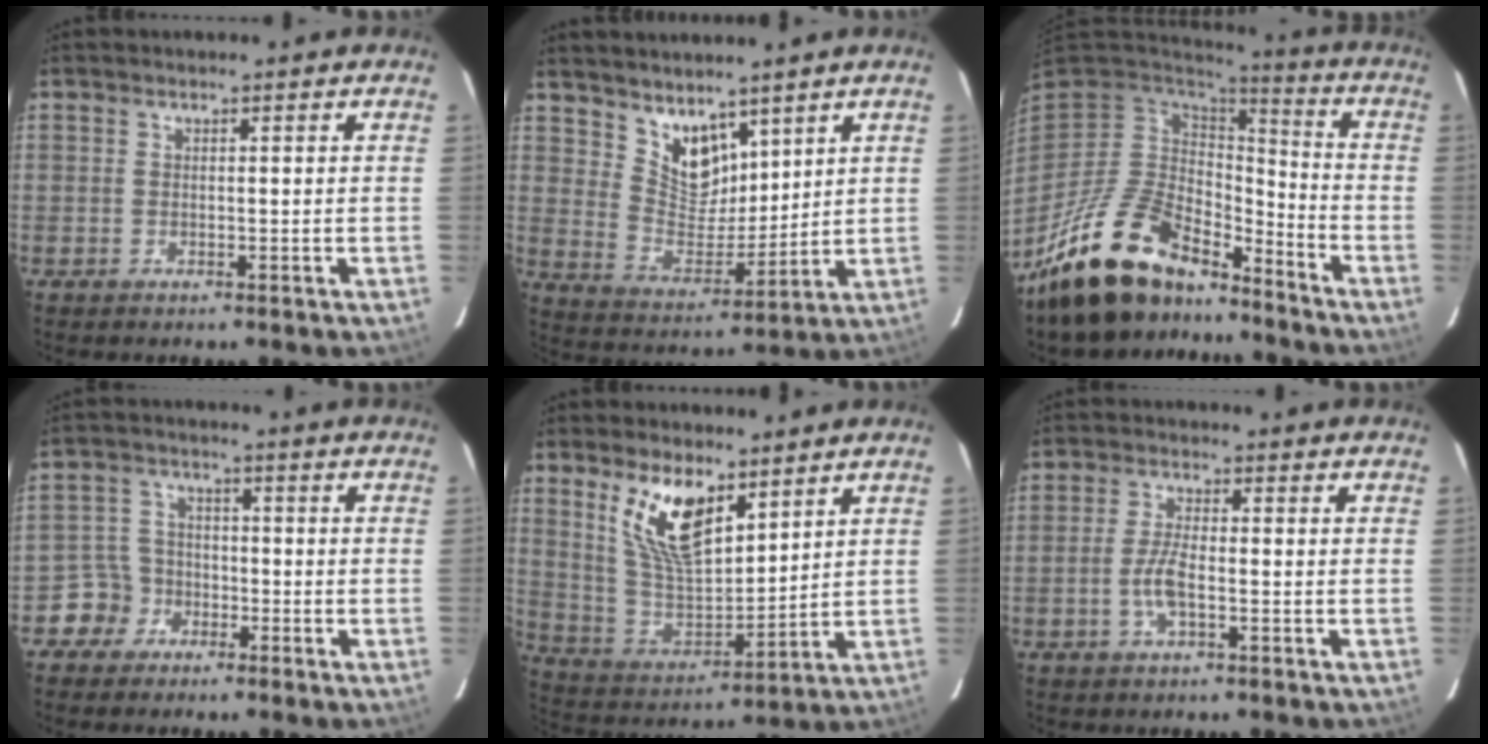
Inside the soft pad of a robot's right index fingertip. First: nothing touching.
{"total": 9.2, "force": [6.7, 5.1, 3.7], "torque": [-0.058, -0.003, 0.140]}
{"total": 18.9, "force": [-14.5, 7.7, 9.3], "torque": [-0.189, -0.013, -0.246]}
{"total": 5.3, "force": [-3.2, 4.3, -0.1], "torque": [-0.007, 0.025, -0.063]}
{"total": 13.4, "force": [7.6, 5.7, 9.4], "torque": [-0.182, 0.000, 0.160]}
{"total": 4.5, "force": [-1.6, 1.2, 4.1], "torque": [-0.088, 0.001, -0.032]}